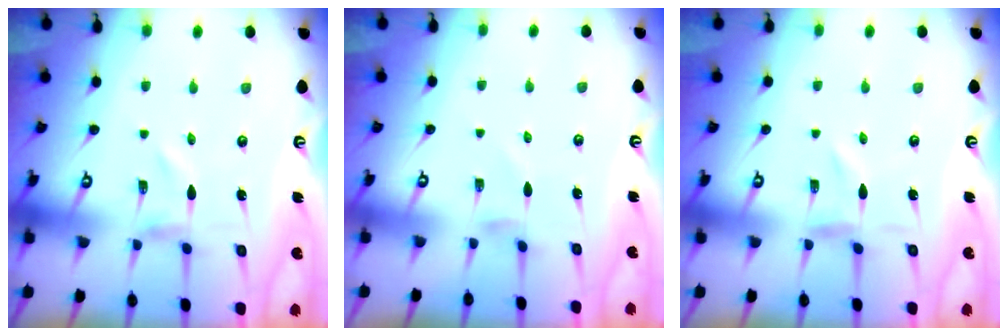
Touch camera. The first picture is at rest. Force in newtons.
{"total": 1.2, "press": 1.2, "slide": 0.4}
{"total": 0.0}